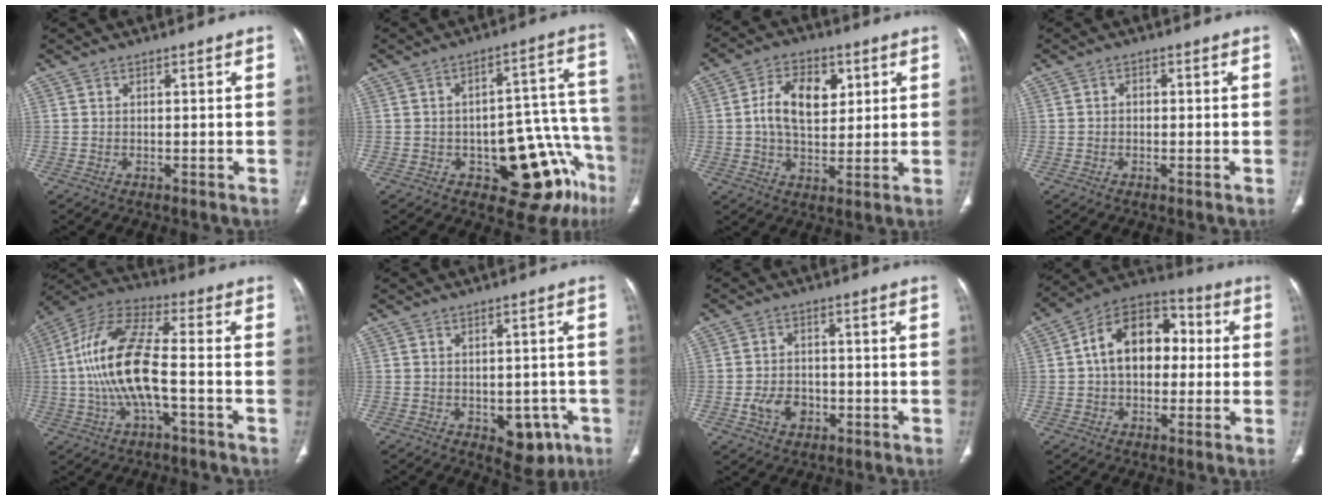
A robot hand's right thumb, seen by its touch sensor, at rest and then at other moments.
{"total": 16.6, "force": [-8.2, 7.1, 12.5], "torque": [-0.091, 0.076, -0.096]}
{"total": 11.0, "force": [2.6, 7.0, 8.0], "torque": [-0.108, -0.002, 0.044]}
{"total": 1.0, "force": [-0.2, 0.9, 0.5], "torque": [0.001, 0.006, -0.006]}
{"total": 15.5, "force": [-2.1, 5.5, 14.3], "torque": [-0.300, 0.039, -0.042]}
{"total": 6.9, "force": [-2.5, 4.4, 4.7], "torque": [-0.027, 0.010, -0.018]}
{"total": 5.8, "force": [-1.9, 4.3, 3.3], "torque": [-0.044, 0.015, -0.028]}
{"total": 15.1, "force": [1.4, 10.2, 11.0], "torque": [-0.141, 0.038, 0.008]}